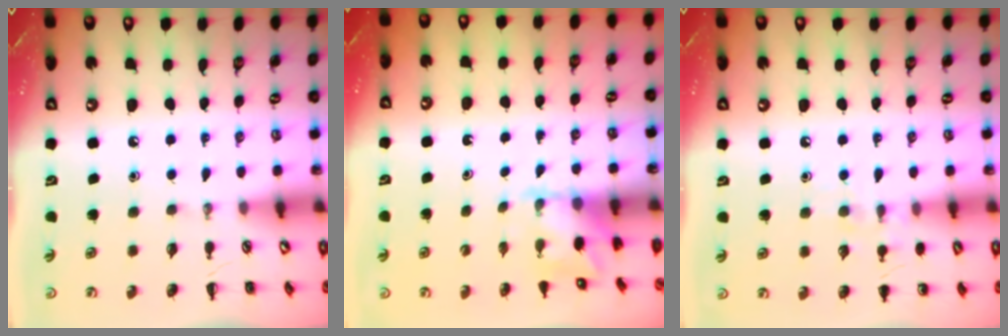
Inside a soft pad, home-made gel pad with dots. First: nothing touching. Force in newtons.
{"total": 2.1, "press": 2.0, "slide": 0.7}
{"total": 7.1, "press": 6.9, "slide": 1.7}